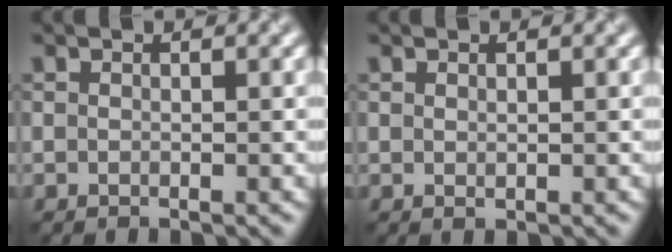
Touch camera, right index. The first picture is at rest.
{"total": 0.0}